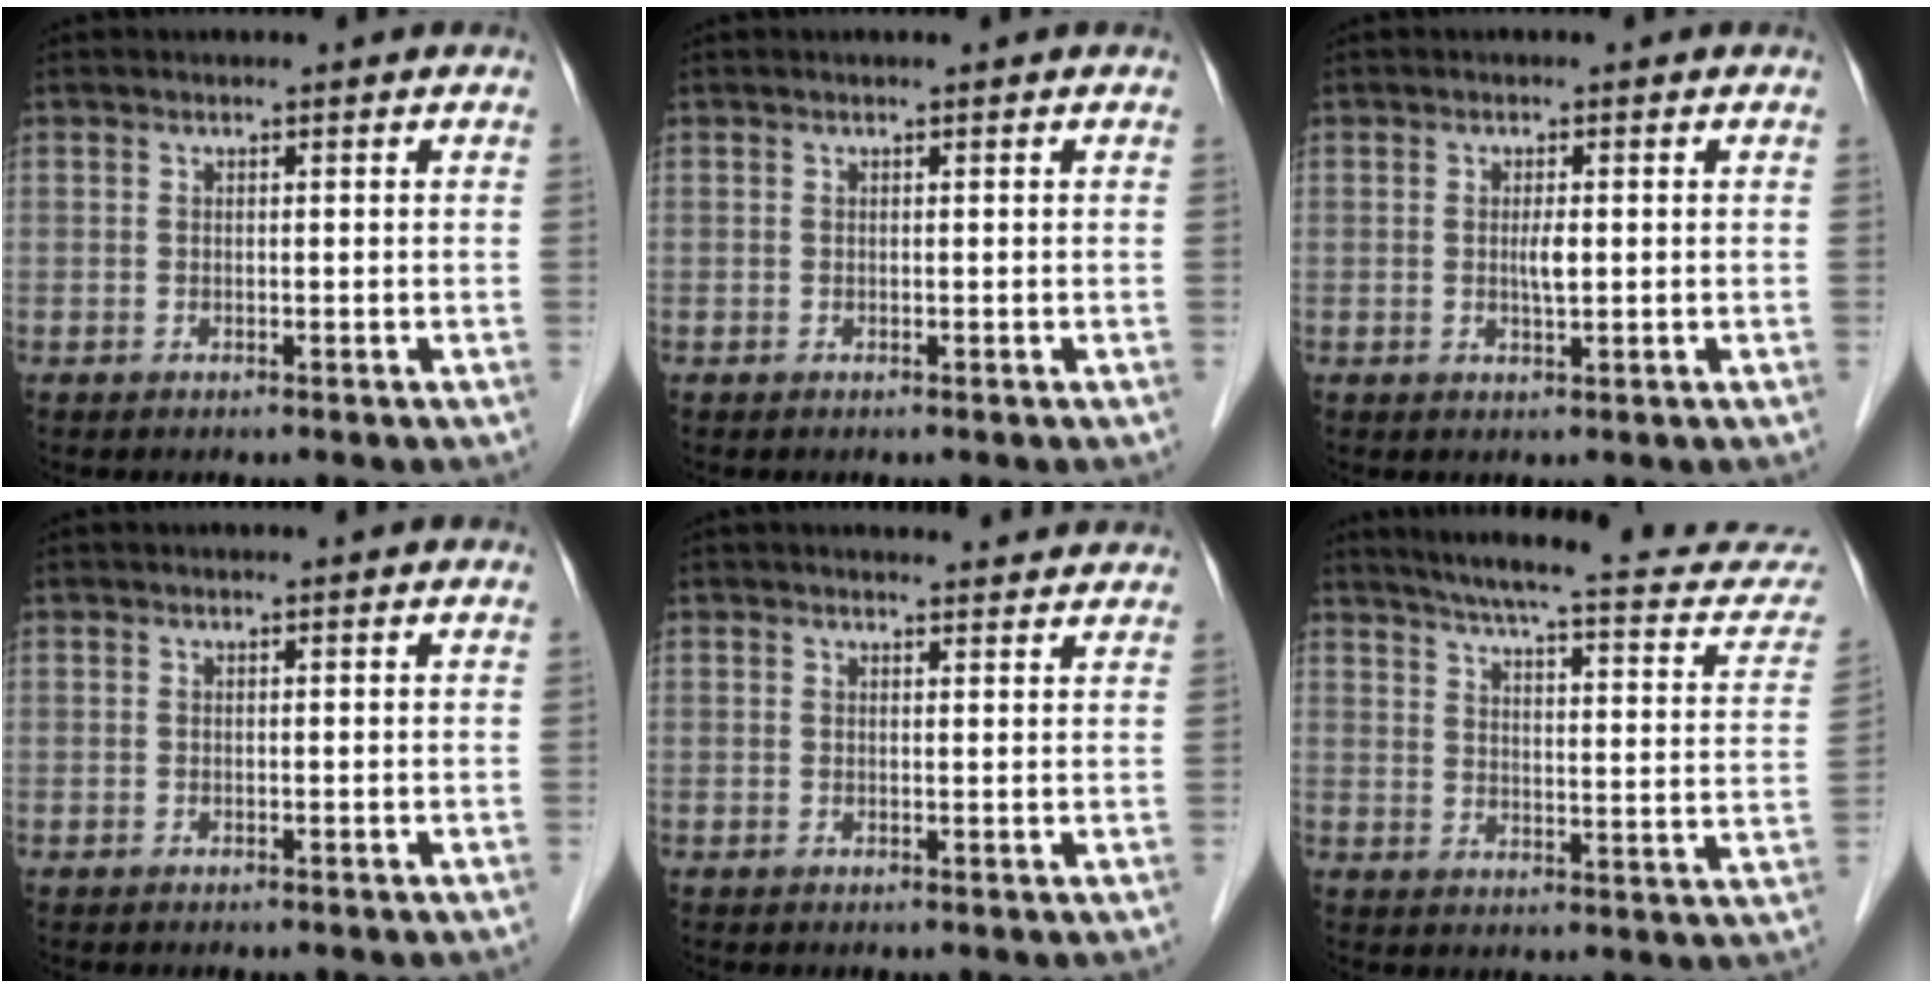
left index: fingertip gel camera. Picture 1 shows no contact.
{"total": 0.0}
{"total": 1.9, "force": [0.0, 0.3, 1.8], "torque": [-0.037, -0.001, -0.001]}
{"total": 0.0}
{"total": 5.0, "force": [4.8, 0.8, 1.1], "torque": [-0.013, 0.012, 0.050]}
{"total": 22.9, "force": [20.5, 3.1, 9.7], "torque": [-0.131, -0.032, 0.247]}